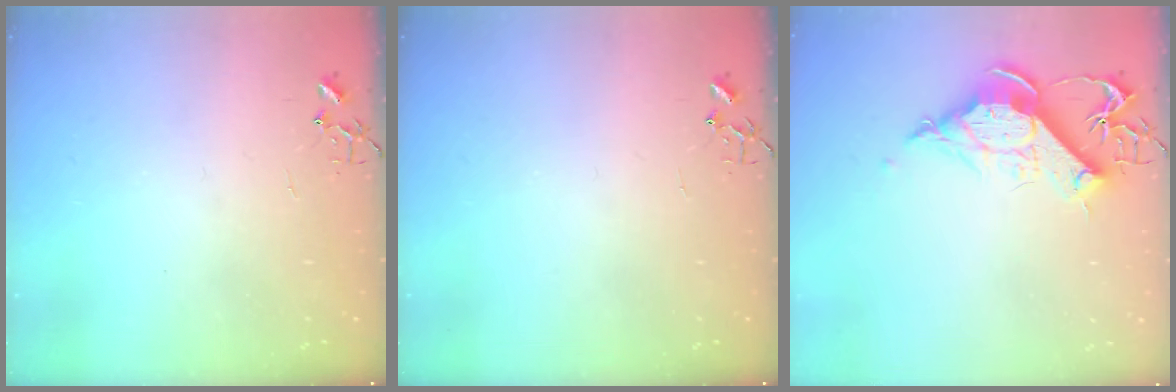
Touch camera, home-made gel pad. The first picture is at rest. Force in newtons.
{"total": 0.0}
{"total": 12.9, "press": 12.8, "slide": 1.5}